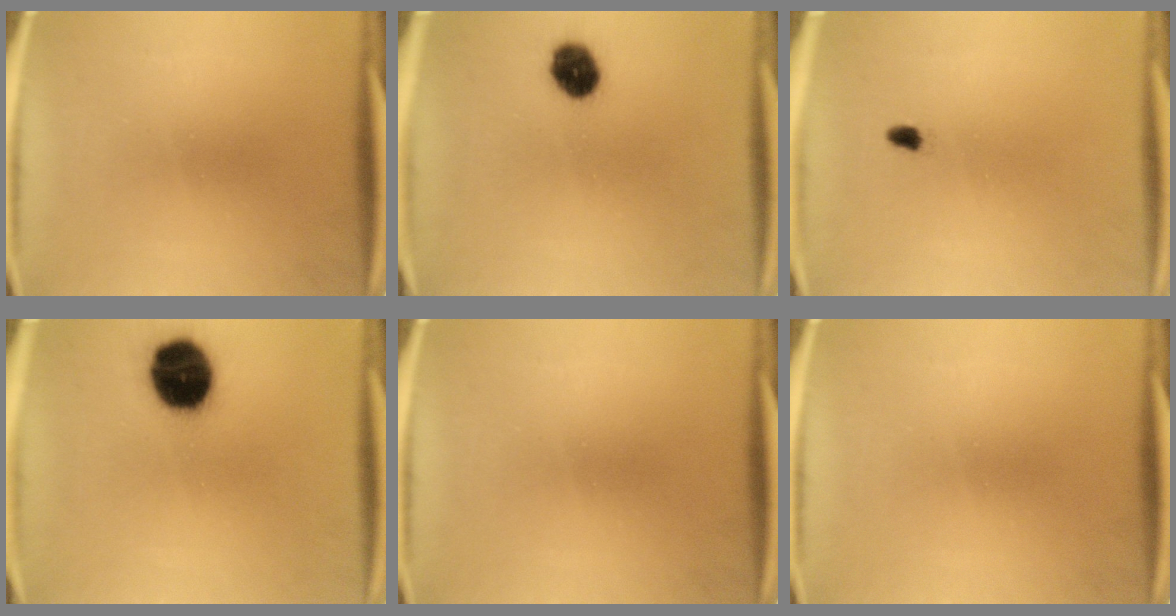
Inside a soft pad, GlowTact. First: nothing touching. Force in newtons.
{"total": 7.0}
{"total": 1.3}
{"total": 16.1}
{"total": 0.0}
{"total": 0.0}